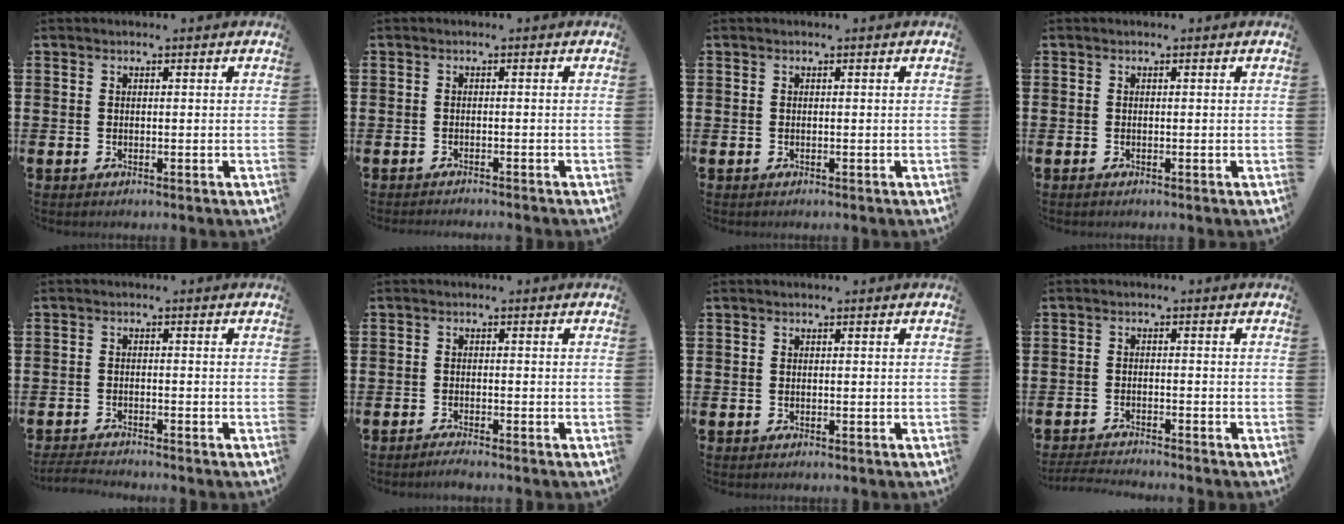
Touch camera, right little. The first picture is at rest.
{"total": 0.8, "force": [-0.8, -0.2, 0.0], "torque": [0.000, -0.001, -0.016]}
{"total": 0.0}
{"total": 0.0}
{"total": 1.8, "force": [-1.7, -0.1, 0.4], "torque": [-0.007, 0.003, -0.035]}
{"total": 1.1, "force": [-1.0, 0.0, 0.5], "torque": [-0.009, -0.001, -0.019]}
{"total": 0.0}
{"total": 2.0, "force": [-1.9, -0.2, 0.3], "torque": [-0.004, 0.002, -0.040]}